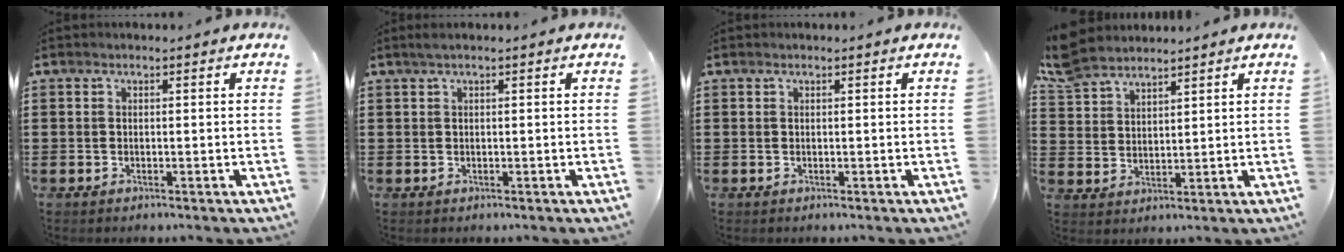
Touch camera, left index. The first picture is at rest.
{"total": 0.8, "force": [0.2, -0.1, 0.8], "torque": [-0.012, -0.001, 0.003]}
{"total": 0.0}
{"total": 5.9, "force": [5.3, 1.8, 1.7], "torque": [-0.054, -0.009, 0.100]}